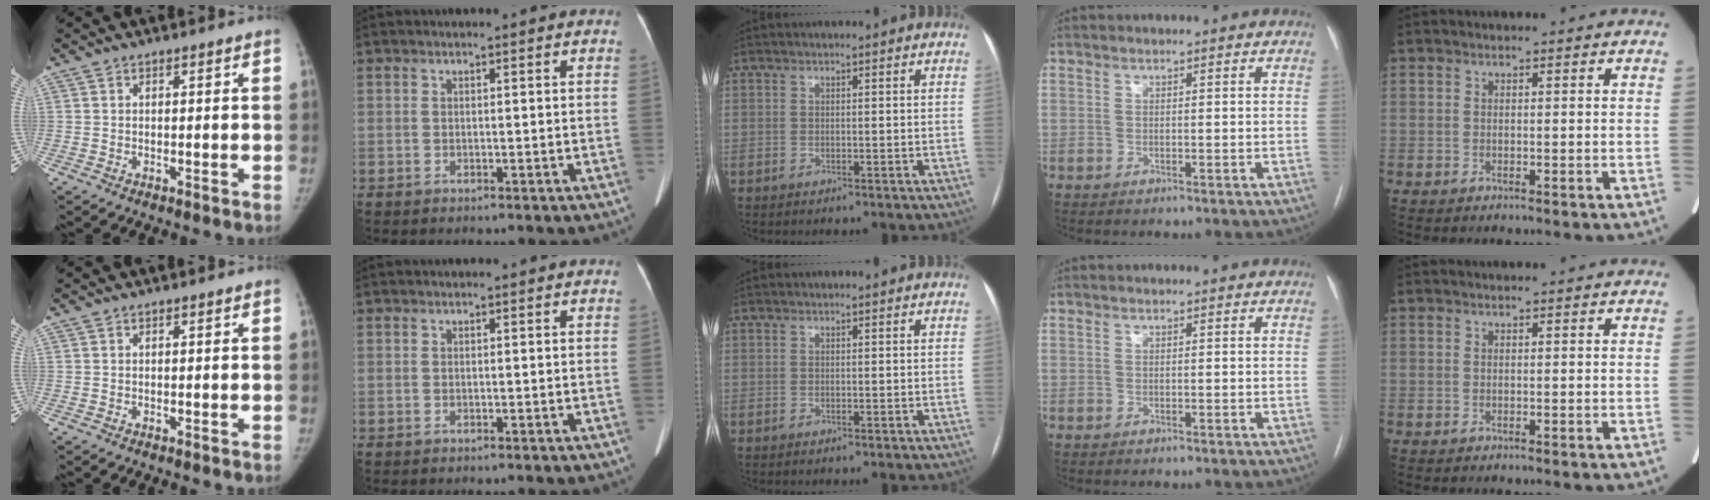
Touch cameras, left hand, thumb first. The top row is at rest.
{}